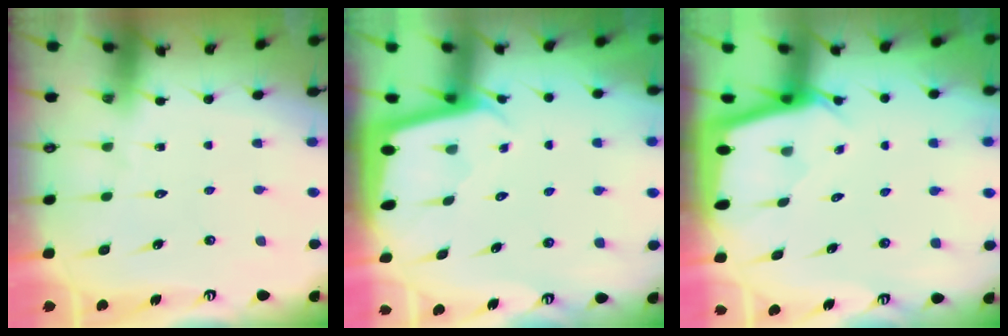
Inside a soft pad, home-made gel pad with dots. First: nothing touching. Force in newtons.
{"total": 1.9, "press": 1.9, "slide": 0.1}
{"total": 2.3, "press": 2.3, "slide": 0.2}